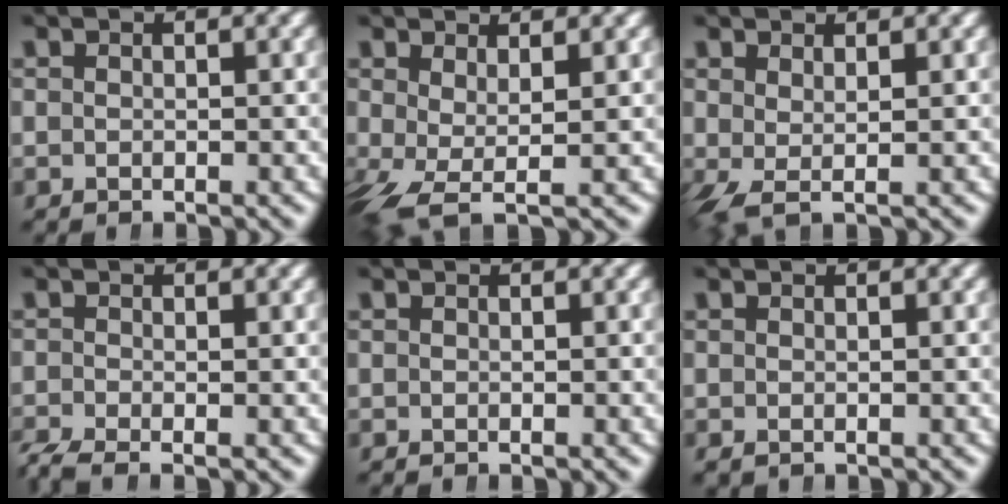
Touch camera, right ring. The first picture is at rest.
{"total": 5.0, "force": [-2.8, 2.3, 3.5], "torque": [-0.092, -0.044, -0.023]}
{"total": 1.2, "force": [0.2, -0.1, 1.2], "torque": [-0.030, -0.014, 0.016]}
{"total": 2.9, "force": [-2.1, 1.5, 1.4], "torque": [-0.031, -0.012, -0.032]}
{"total": 0.0}
{"total": 0.6, "force": [-0.2, 0.5, 0.2], "torque": [-0.006, 0.000, -0.004]}